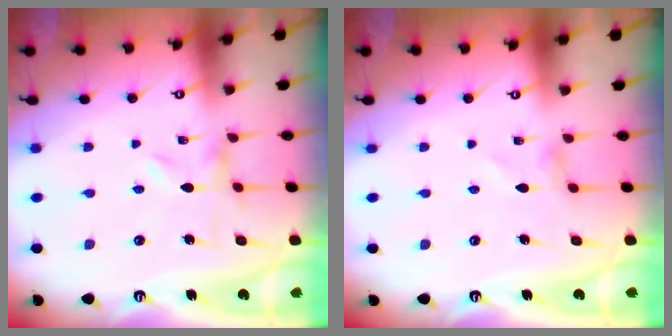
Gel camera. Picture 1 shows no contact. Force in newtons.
{"total": 1.1, "press": 1.0, "slide": 0.3}